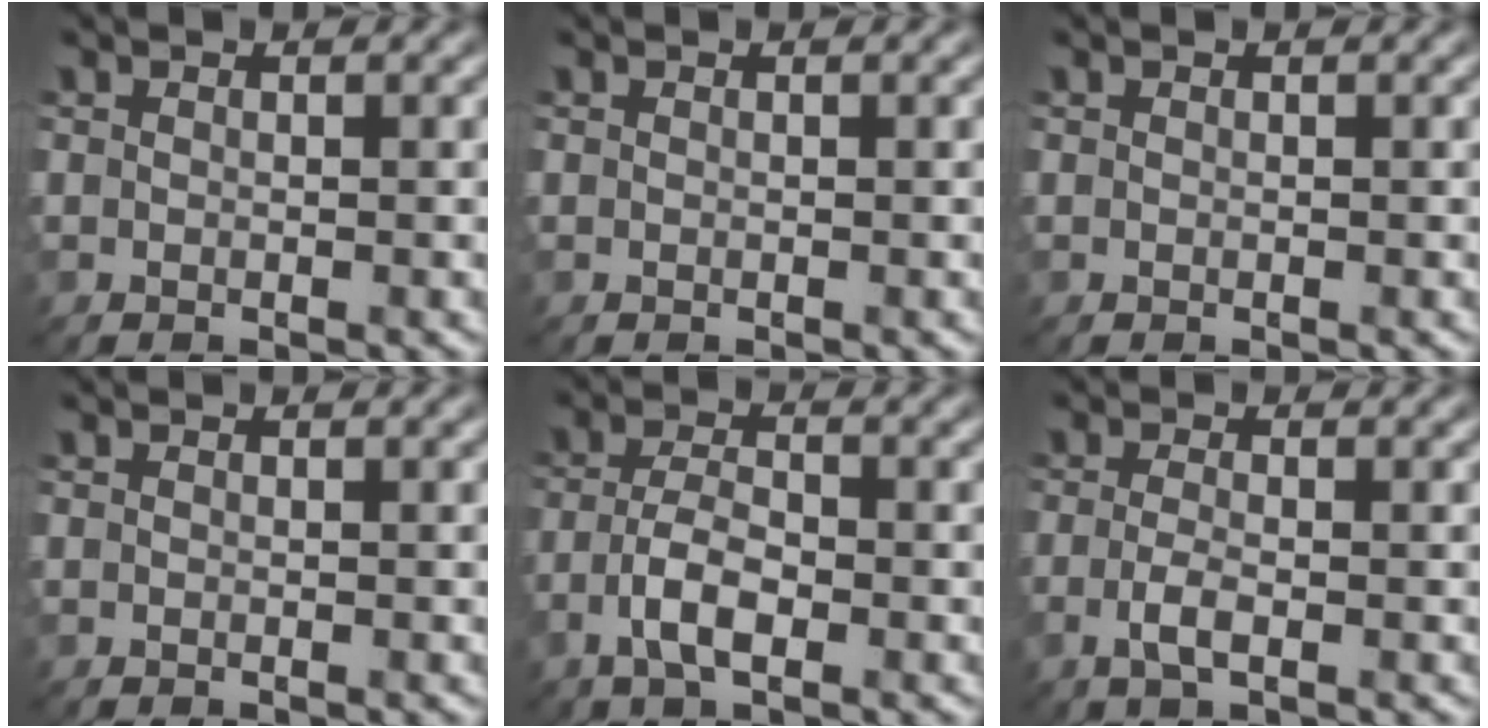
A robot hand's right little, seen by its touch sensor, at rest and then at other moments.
{"total": 0.0}
{"total": 0.0}
{"total": 0.0}
{"total": 3.6, "force": [-1.6, 1.3, 3.0], "torque": [-0.061, 0.006, -0.036]}
{"total": 2.0, "force": [-0.7, 0.6, 1.8], "torque": [-0.041, 0.001, -0.018]}